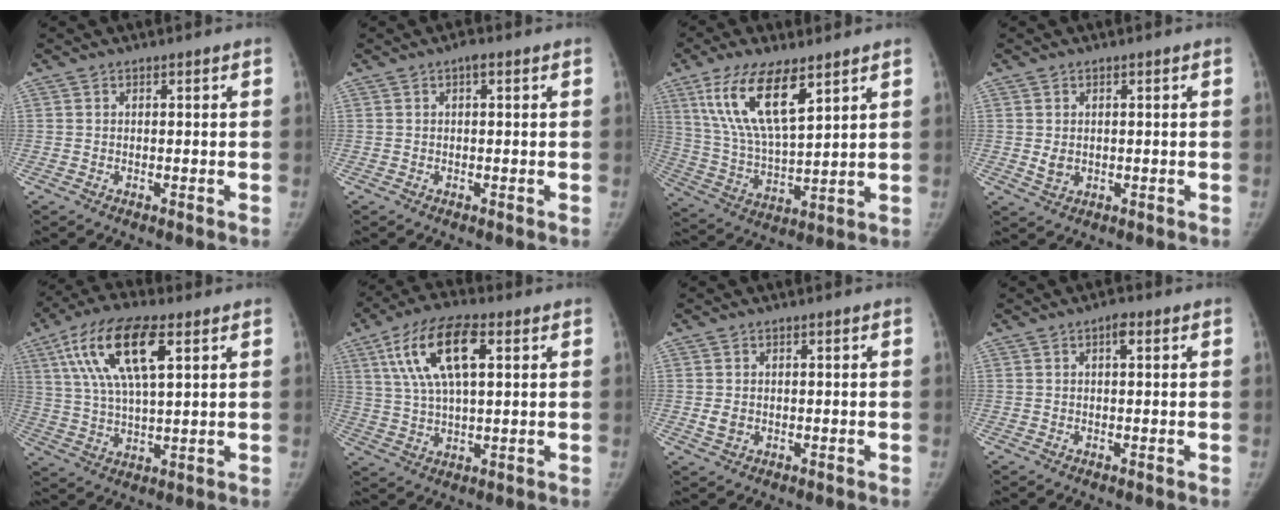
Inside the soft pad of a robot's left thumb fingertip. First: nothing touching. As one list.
[{"total": 1.2, "force": [0.5, 0.5, 1.0], "torque": [-0.013, 0.004, 0.002]}, {"total": 15.3, "force": [8.2, 5.2, 11.9], "torque": [-0.220, -0.031, 0.164]}, {"total": 2.4, "force": [0.2, 1.9, 1.5], "torque": [-0.021, -0.005, 0.010]}, {"total": 15.9, "force": [6.5, 6.0, 13.2], "torque": [-0.251, -0.001, 0.119]}, {"total": 14.2, "force": [5.2, 6.0, 11.8], "torque": [-0.222, 0.007, 0.094]}, {"total": 2.2, "force": [-0.1, 1.8, 1.2], "torque": [-0.018, -0.002, 0.004]}, {"total": 1.9, "force": [0.8, 0.8, 1.5], "torque": [-0.022, 0.002, 0.007]}]